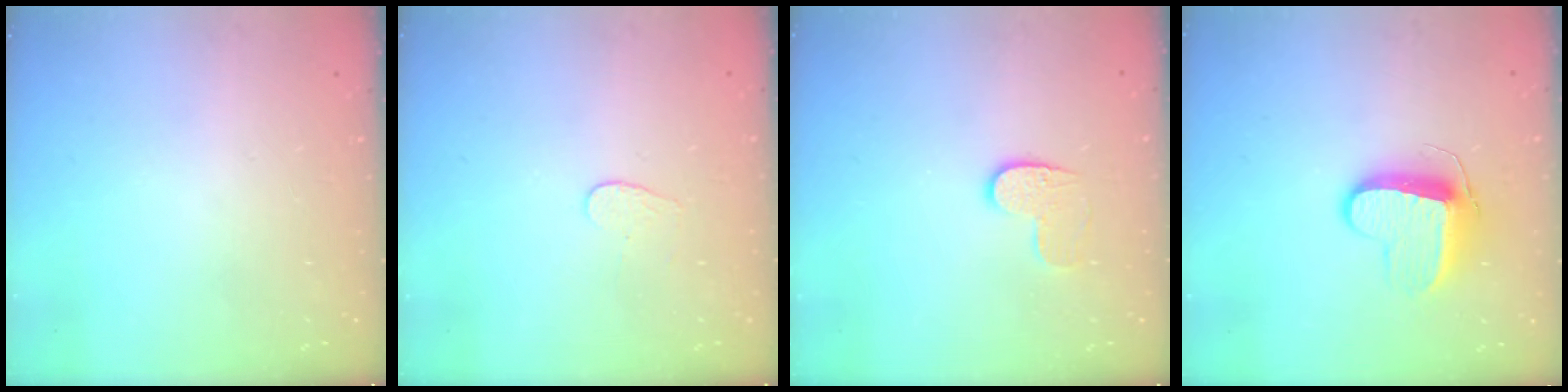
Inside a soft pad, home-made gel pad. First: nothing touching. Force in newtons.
{"total": 3.8, "press": 3.8, "slide": 0.3}
{"total": 6.1, "press": 6.1, "slide": 0.5}
{"total": 10.3, "press": 10.3, "slide": 0.4}